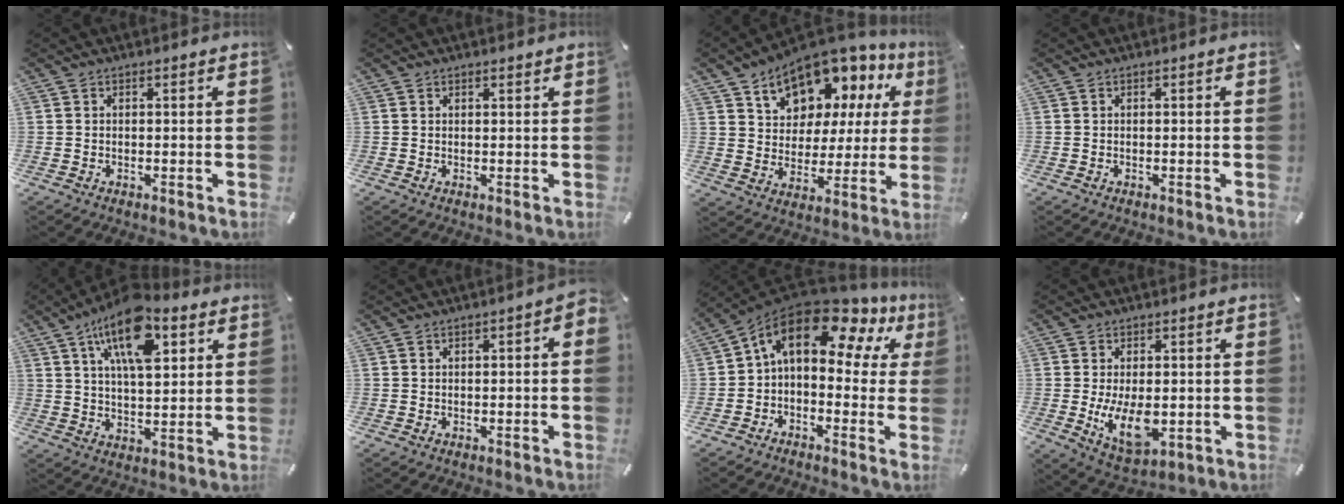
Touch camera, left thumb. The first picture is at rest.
{"total": 0.6, "force": [0.5, 0.3, 0.0], "torque": [0.000, 0.001, 0.010]}
{"total": 11.6, "force": [8.4, 7.5, 2.8], "torque": [-0.057, -0.077, 0.150]}
{"total": 0.0}
{"total": 16.4, "force": [8.6, 7.6, 11.8], "torque": [-0.200, -0.025, 0.143]}
{"total": 2.1, "force": [-0.6, 1.0, 1.8], "torque": [-0.029, 0.007, -0.012]}
{"total": 14.9, "force": [6.3, 7.9, 10.9], "torque": [-0.193, -0.039, 0.102]}
{"total": 10.7, "force": [-1.1, 6.2, 8.7], "torque": [-0.155, -0.013, -0.013]}